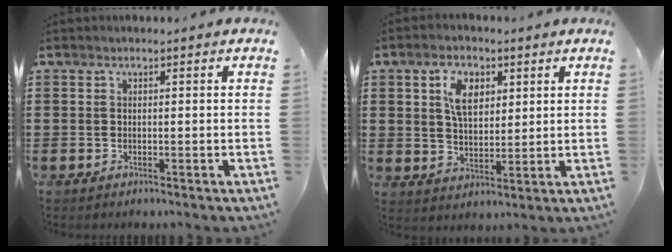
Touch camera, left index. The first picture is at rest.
{"total": 6.2, "force": [2.7, 3.3, 4.4], "torque": [-0.083, 0.006, 0.045]}